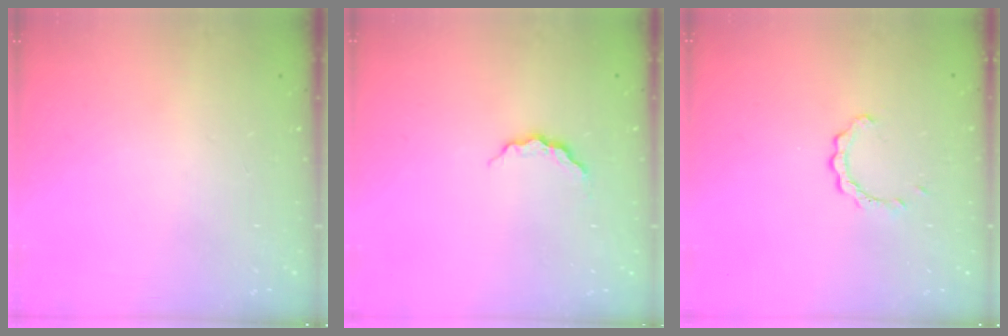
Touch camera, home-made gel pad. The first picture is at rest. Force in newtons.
{"total": 5.1, "press": 5.0, "slide": 0.4}
{"total": 2.2, "press": 2.2, "slide": 0.2}